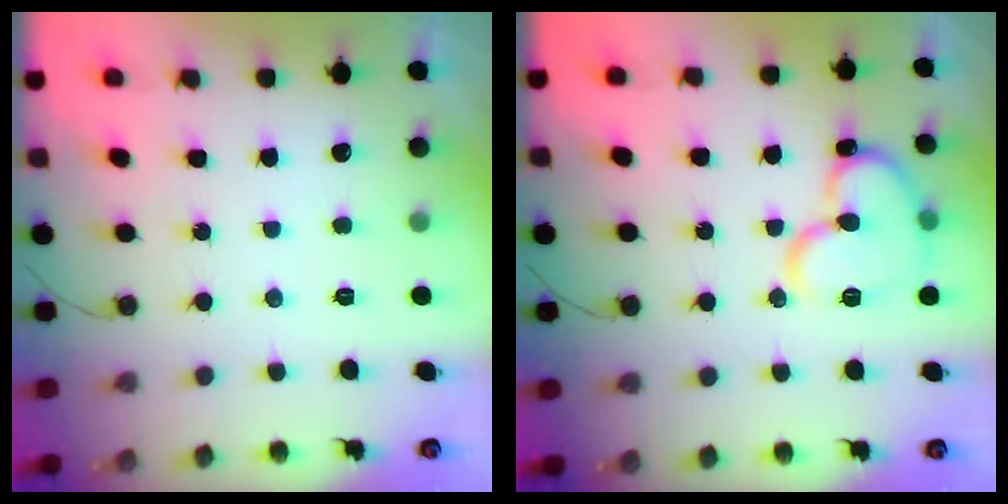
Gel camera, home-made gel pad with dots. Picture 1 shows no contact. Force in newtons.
{"total": 14.6, "press": 14.5, "slide": 1.8}